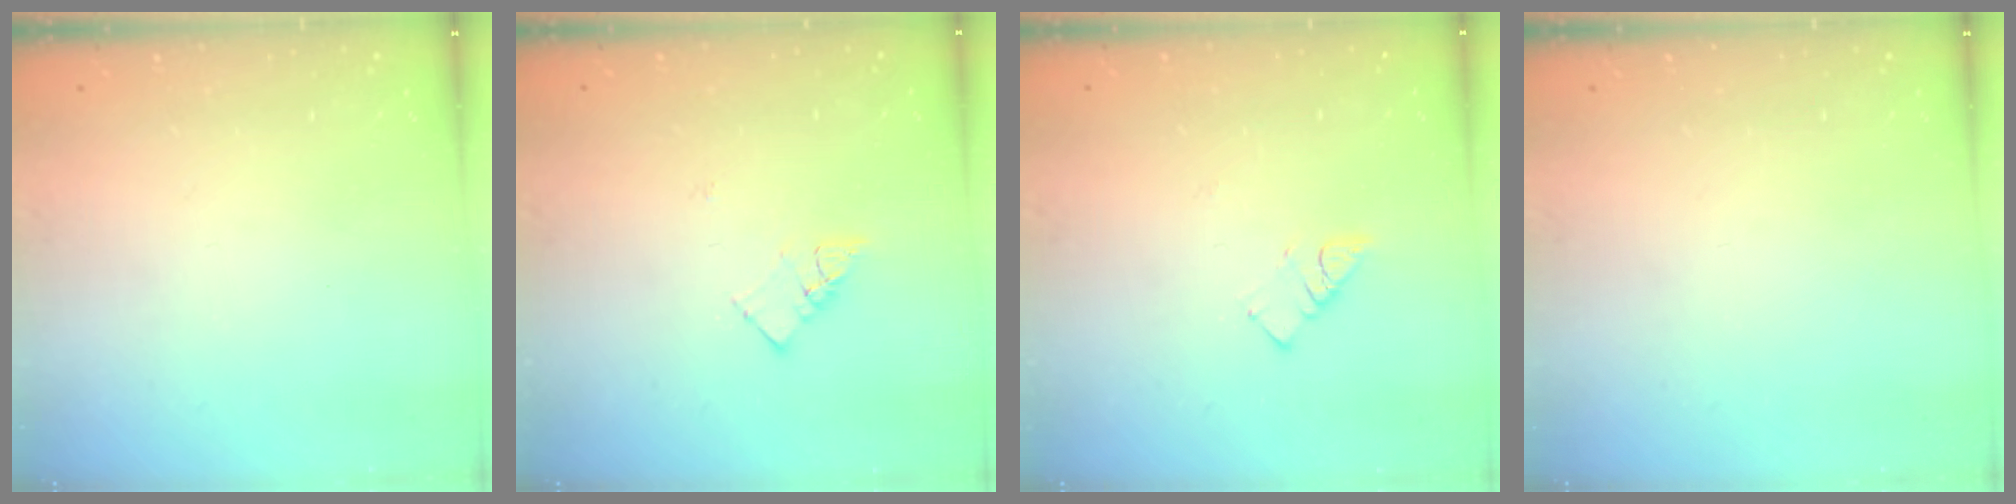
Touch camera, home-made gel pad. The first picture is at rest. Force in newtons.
{"total": 5.4, "press": 5.4, "slide": 0.1}
{"total": 3.6, "press": 3.6, "slide": 0.4}
{"total": 0.0}